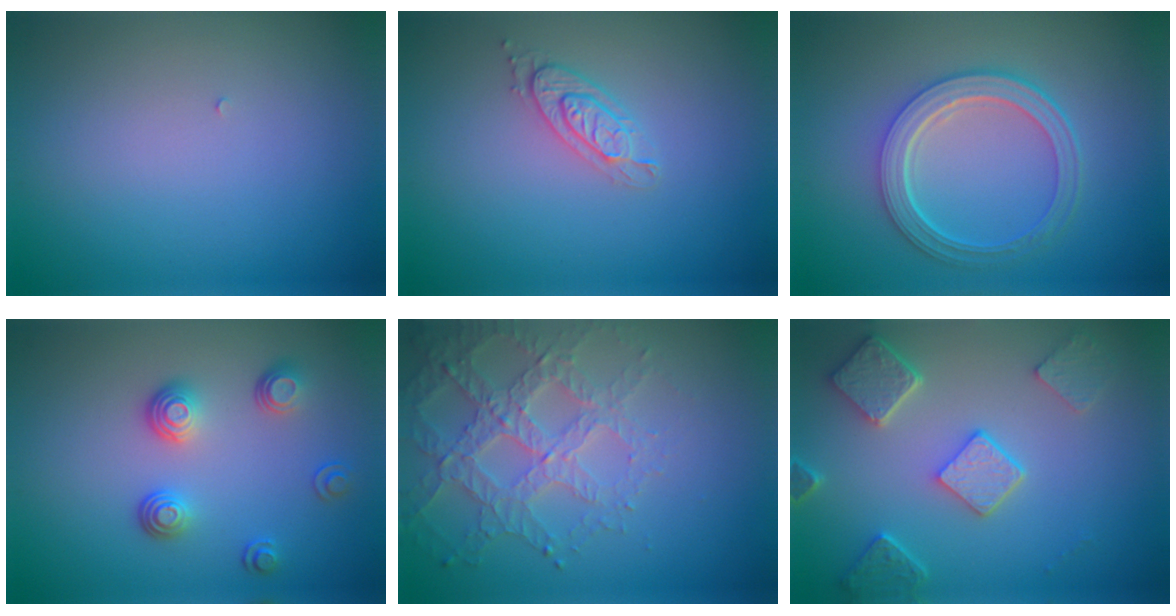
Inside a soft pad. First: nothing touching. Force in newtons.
{"total": 2.0, "press": 1.9, "slide": 0.6}
{"total": 5.2, "press": 3.9, "slide": 3.6}
{"total": 3.4, "press": 2.6, "slide": 2.1}
{"total": 4.5, "press": 4.0, "slide": 2.0}
{"total": 4.9, "press": 4.0, "slide": 3.0}